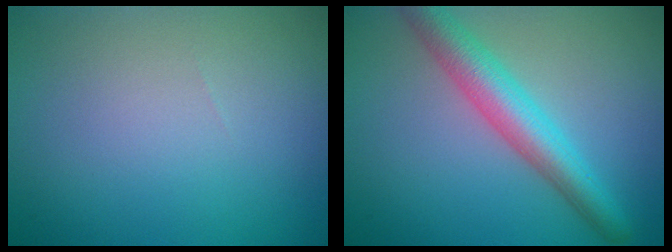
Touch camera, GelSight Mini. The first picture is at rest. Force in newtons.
{"total": 5.2, "press": 5.1, "slide": 0.2}